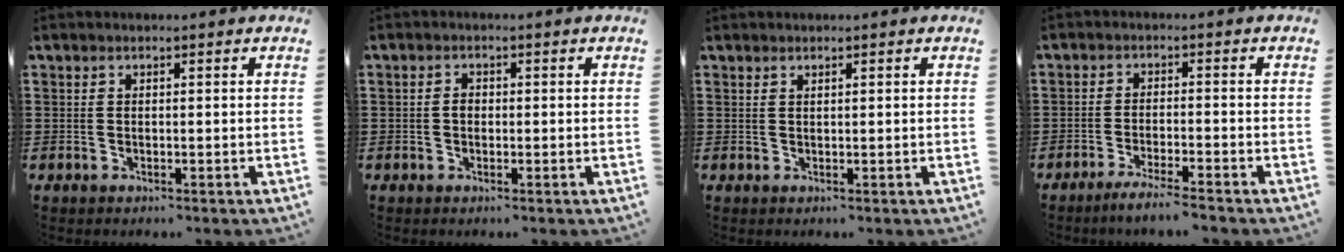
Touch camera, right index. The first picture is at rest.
{"total": 1.3, "force": [-0.2, 0.9, 0.9], "torque": [-0.018, 0.003, -0.004]}
{"total": 0.5, "force": [0.5, 0.1, 0.2], "torque": [-0.006, 0.000, 0.010]}
{"total": 3.1, "force": [-2.8, -0.5, 1.2], "torque": [-0.020, -0.004, -0.053]}